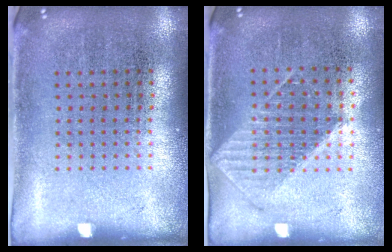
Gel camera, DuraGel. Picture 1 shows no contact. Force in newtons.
{"total": 1.0, "press": 0.9, "slide": 0.3}